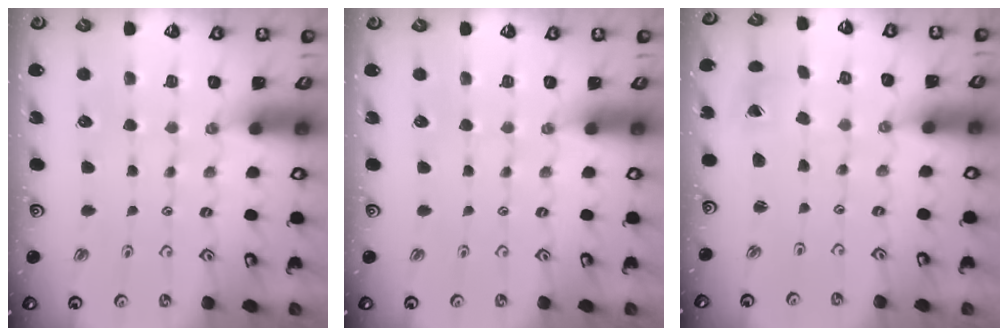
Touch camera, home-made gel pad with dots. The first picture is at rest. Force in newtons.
{"total": 0.0}
{"total": 2.1, "press": 2.1, "slide": 0.2}